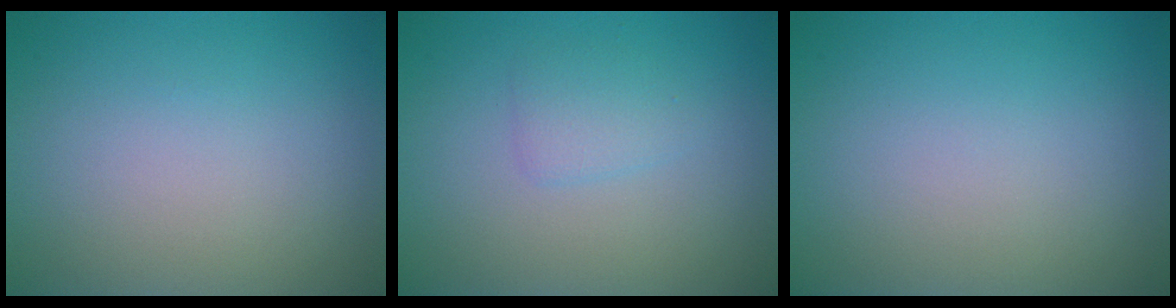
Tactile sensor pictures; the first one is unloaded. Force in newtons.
{"total": 1.5, "press": 1.5, "slide": 0.1}
{"total": 0.0}